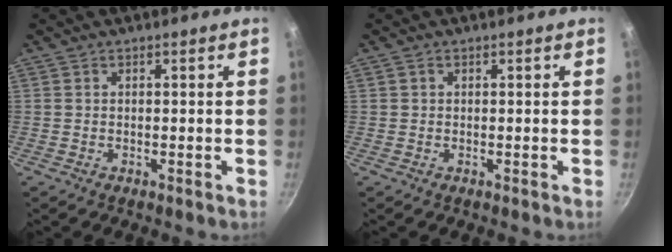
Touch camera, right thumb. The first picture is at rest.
{"total": 0.6, "force": [0.2, 0.5, 0.2], "torque": [-0.002, 0.004, 0.002]}